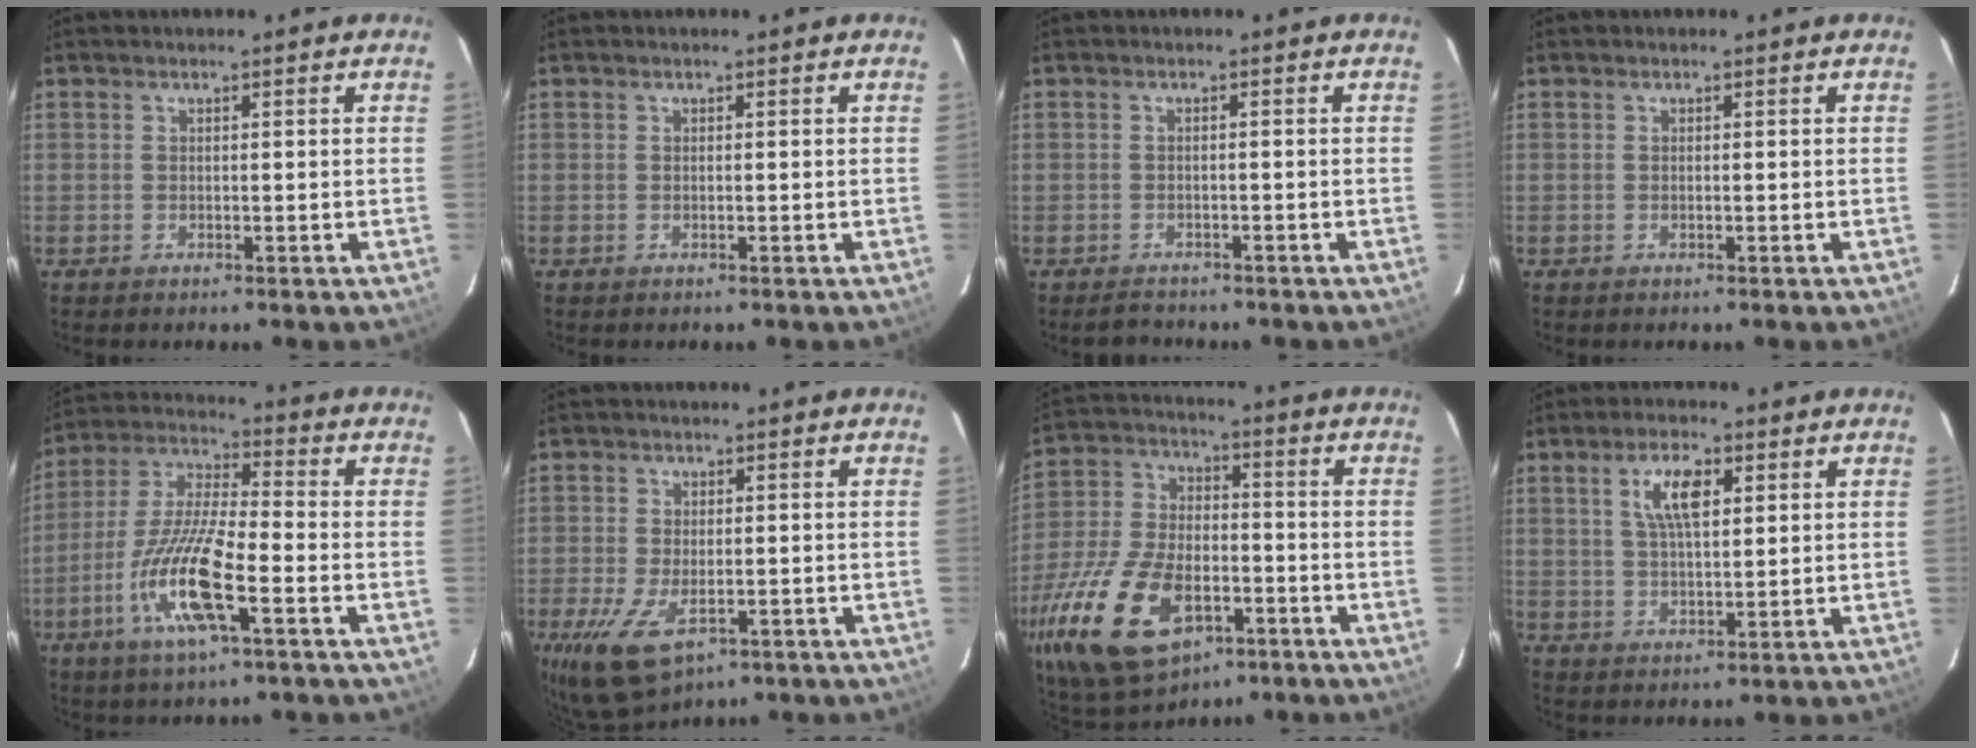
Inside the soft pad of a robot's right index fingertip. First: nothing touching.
{"total": 0.0}
{"total": 2.3, "force": [-2.1, 0.9, 0.2], "torque": [-0.005, 0.003, -0.031]}
{"total": 0.0}
{"total": 14.6, "force": [-6.0, 2.6, 13.1], "torque": [-0.275, -0.012, -0.124]}
{"total": 10.1, "force": [-4.6, 5.3, 7.3], "torque": [-0.166, -0.034, -0.075]}
{"total": 23.4, "force": [-10.6, 13.0, 16.3], "torque": [-0.373, -0.033, -0.175]}
{"total": 6.8, "force": [2.5, 2.5, 5.7], "torque": [-0.106, 0.009, 0.048]}